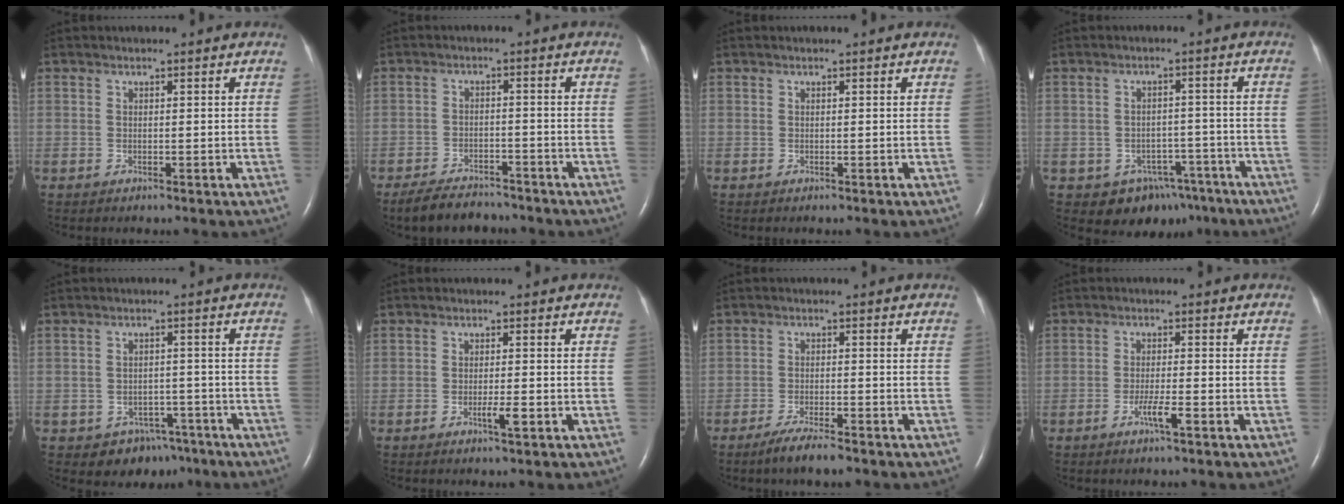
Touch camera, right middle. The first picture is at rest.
{"total": 6.6, "force": [-5.8, 2.2, 2.2], "torque": [-0.044, -0.011, -0.094]}
{"total": 0.0}
{"total": 8.2, "force": [-5.8, 5.7, 1.3], "torque": [0.001, 0.030, -0.070]}
{"total": 5.9, "force": [-4.0, 4.2, 1.1], "torque": [-0.005, 0.016, -0.046]}
{"total": 2.2, "force": [-0.9, 0.1, 2.0], "torque": [-0.037, -0.003, -0.016]}
{"total": 4.9, "force": [-3.7, 0.5, 3.2], "torque": [-0.065, -0.011, -0.062]}
{"total": 3.0, "force": [-1.6, -0.1, 2.6], "torque": [-0.052, -0.003, -0.030]}